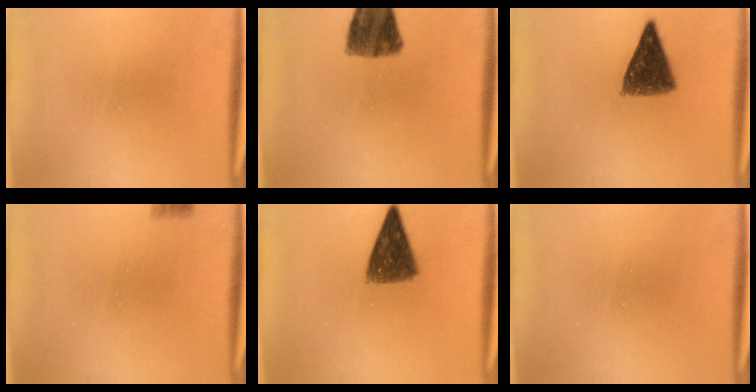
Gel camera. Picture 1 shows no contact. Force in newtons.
{"total": 8.4}
{"total": 7.0}
{"total": 2.1}
{"total": 8.4}
{"total": 0.0}